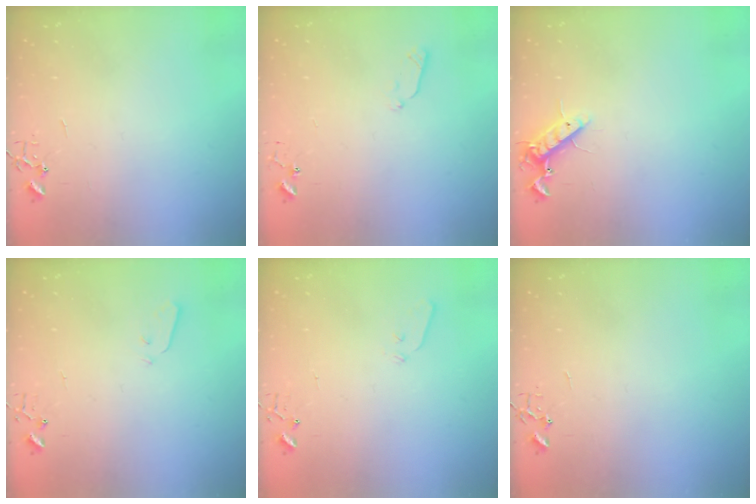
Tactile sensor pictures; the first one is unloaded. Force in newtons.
{"total": 5.6, "press": 5.6, "slide": 0.8}
{"total": 10.0, "press": 9.8, "slide": 1.5}
{"total": 3.2, "press": 3.2, "slide": 0.1}
{"total": 4.0, "press": 3.9, "slide": 0.6}
{"total": 0.0}